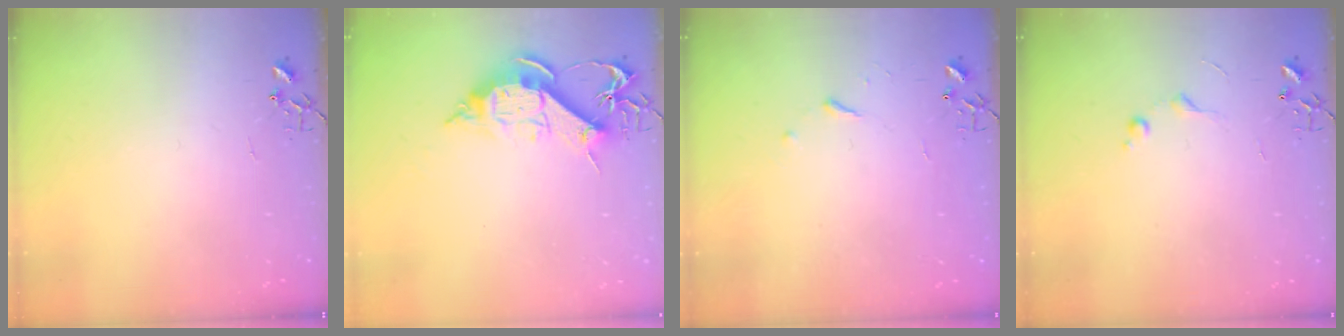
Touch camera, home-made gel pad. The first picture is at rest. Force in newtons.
{"total": 11.4, "press": 11.3, "slide": 1.1}
{"total": 3.4, "press": 3.3, "slide": 0.6}
{"total": 6.8, "press": 6.7, "slide": 0.8}